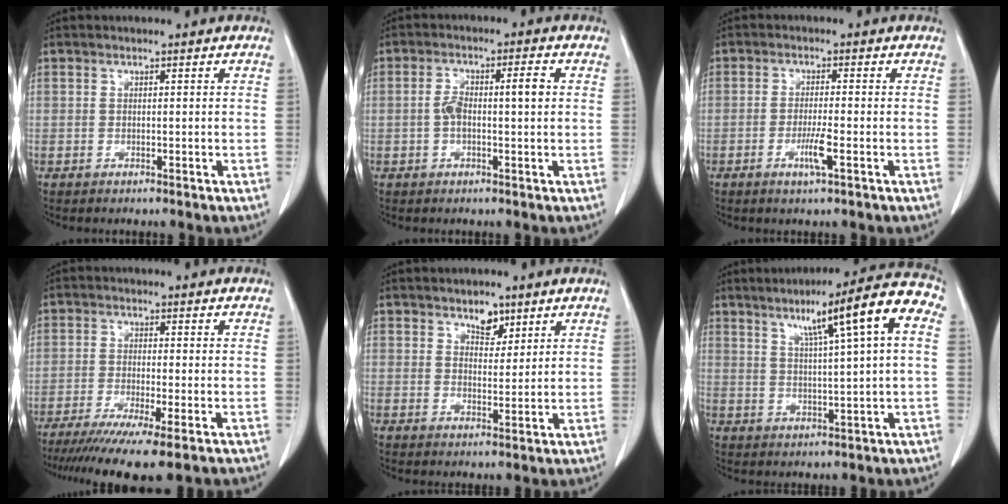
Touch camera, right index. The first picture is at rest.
{"total": 5.2, "force": [0.1, 1.4, 5.0], "torque": [-0.104, 0.024, 0.004]}
{"total": 3.7, "force": [-1.5, 0.0, 3.4], "torque": [-0.069, -0.006, -0.026]}
{"total": 11.0, "force": [-7.8, 0.3, 7.8], "torque": [-0.121, -0.026, -0.122]}
{"total": 3.6, "force": [2.5, 2.0, 1.7], "torque": [-0.023, -0.003, 0.042]}
{"total": 13.1, "force": [4.7, 0.1, 12.3], "torque": [-0.180, 0.024, 0.063]}